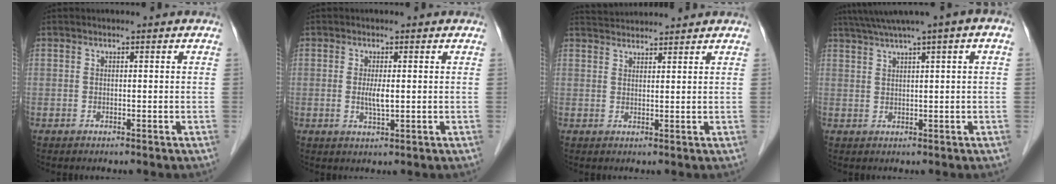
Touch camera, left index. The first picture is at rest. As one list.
[{"total": 2.5, "force": [0.1, 0.4, 2.4], "torque": [-0.052, -0.004, 0.003]}, {"total": 5.0, "force": [5.0, 0.2, 0.6], "torque": [-0.016, 0.036, 0.081]}, {"total": 6.8, "force": [4.0, -0.4, 5.5], "torque": [-0.092, 0.033, 0.066]}]